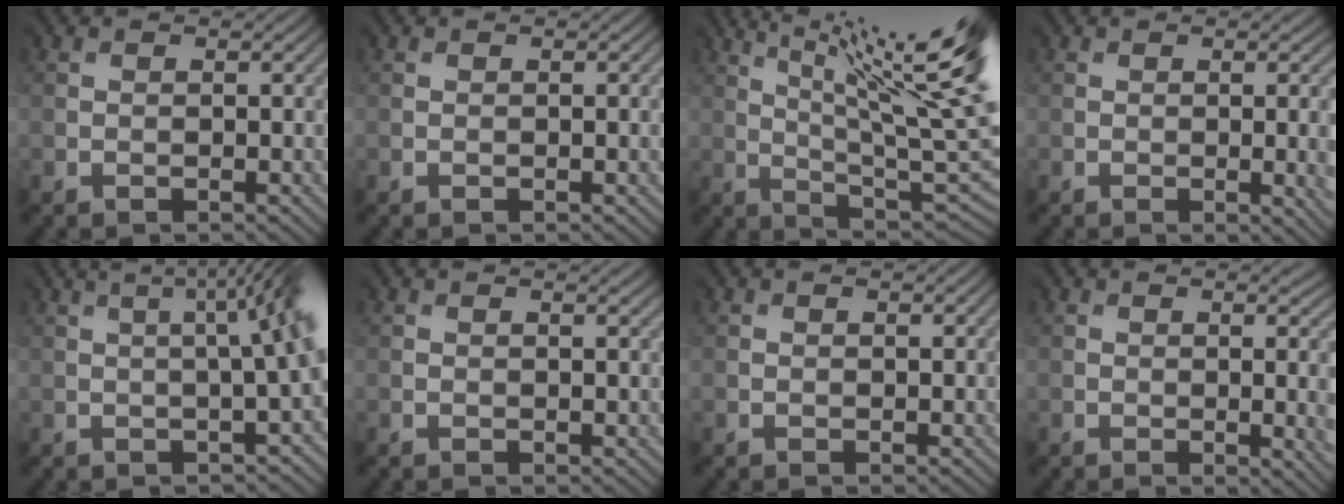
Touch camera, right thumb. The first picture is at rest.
{"total": 0.0}
{"total": 17.7, "force": [6.8, 4.6, 15.7], "torque": [-0.197, 0.027, 0.112]}
{"total": 5.2, "force": [-0.6, 2.0, 4.7], "torque": [-0.041, -0.003, -0.004]}
{"total": 9.6, "force": [0.6, 3.2, 9.1], "torque": [-0.073, 0.029, 0.000]}
{"total": 0.6, "force": [0.3, -0.1, 0.5], "torque": [-0.007, -0.001, 0.005]}
{"total": 0.0}
{"total": 6.8, "force": [-0.3, 2.8, 6.2], "torque": [-0.046, 0.001, -0.006]}